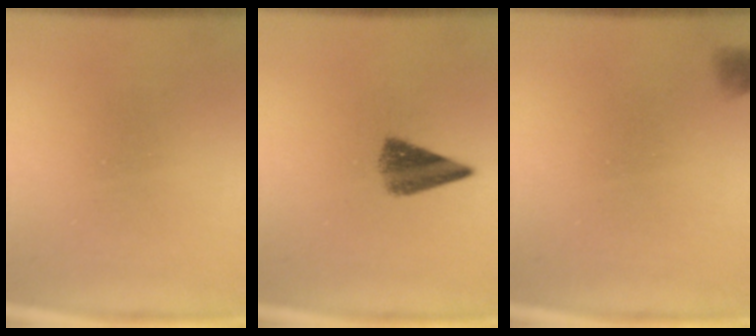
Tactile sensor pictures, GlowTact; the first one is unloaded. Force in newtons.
{"total": 5.1}
{"total": 1.2}